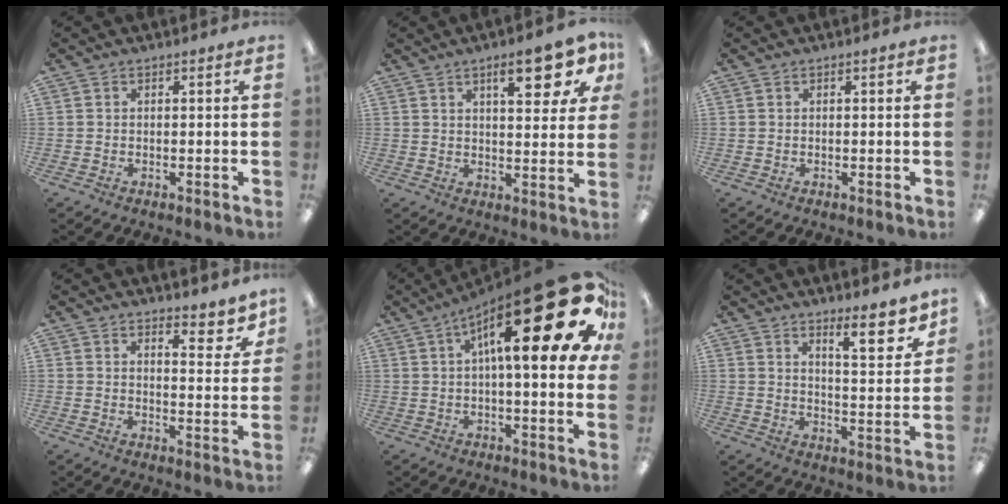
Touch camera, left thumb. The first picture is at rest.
{"total": 11.5, "force": [6.1, 3.8, 9.0], "torque": [-0.119, -0.023, 0.094]}
{"total": 0.0}
{"total": 6.2, "force": [5.0, 2.0, 3.0], "torque": [-0.015, -0.042, 0.081]}
{"total": 30.1, "force": [11.0, 9.6, 26.4], "torque": [-0.380, -0.071, 0.180]}
{"total": 10.0, "force": [7.6, 2.3, 6.1], "torque": [-0.058, -0.060, 0.119]}